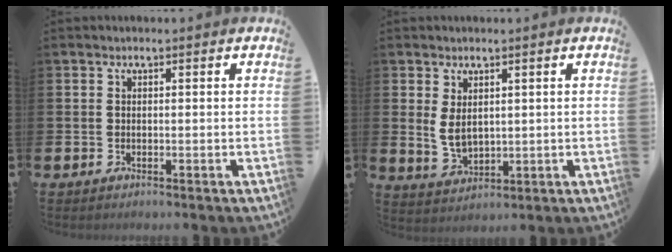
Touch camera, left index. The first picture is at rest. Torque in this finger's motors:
{"motor_torque": [0.24, 0.11, 0.12, 0.13]}